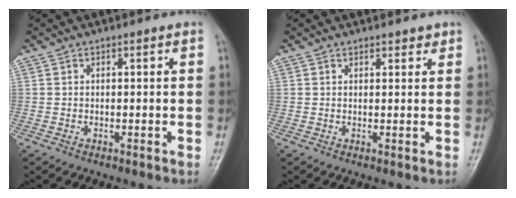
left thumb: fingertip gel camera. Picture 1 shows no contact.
{"total": 1.6, "force": [1.3, 0.8, 0.6], "torque": [0.002, -0.008, 0.014]}